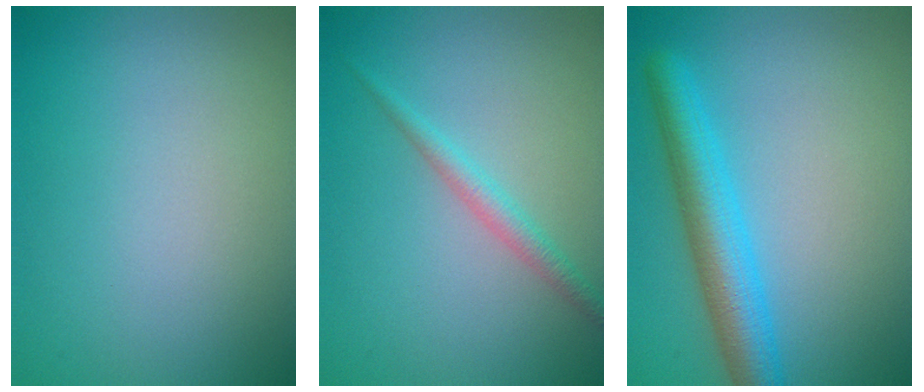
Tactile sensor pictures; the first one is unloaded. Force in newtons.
{"total": 1.8, "press": 1.8, "slide": 0.0}
{"total": 5.2, "press": 5.2, "slide": 0.2}